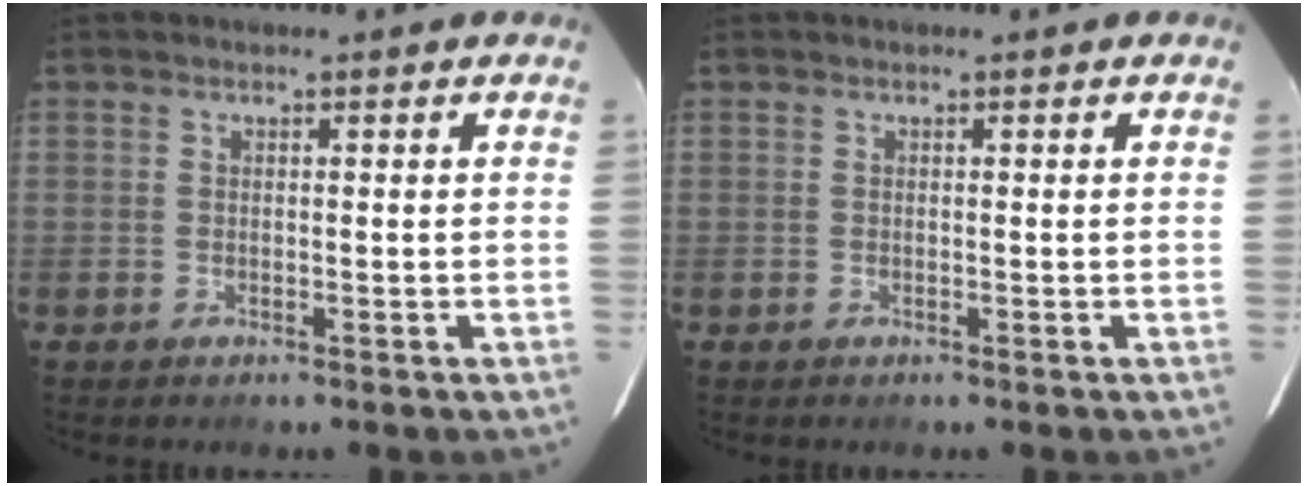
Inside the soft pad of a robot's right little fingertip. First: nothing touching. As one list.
[{"total": 0.0}]